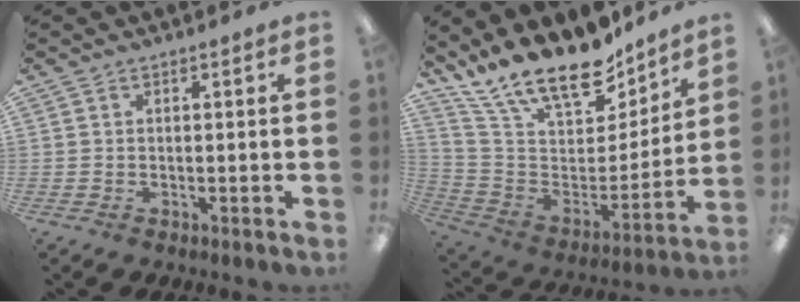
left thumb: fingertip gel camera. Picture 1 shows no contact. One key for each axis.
{"total": 20.5, "fx": 16.7, "fy": 7.1, "fz": 9.6, "tx": -0.186, "ty": -0.121, "tz": 0.300}